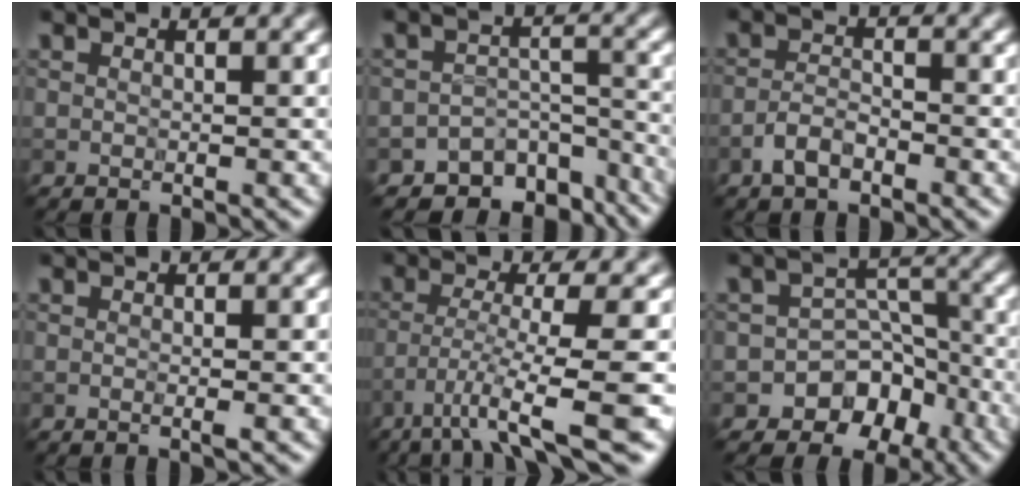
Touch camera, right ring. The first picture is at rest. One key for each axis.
{"total": 7.4, "fx": -5.8, "fy": 4.2, "fz": 1.7, "tx": -0.002, "ty": 0.001, "tz": -0.073}
{"total": 2.1, "fx": -1.5, "fy": 0.8, "fz": 1.2, "tx": -0.026, "ty": 0.009, "tz": -0.035}
{"total": 0.7, "fx": -0.1, "fy": 0.1, "fz": 0.6, "tx": -0.012, "ty": -0.005, "tz": -0.006}
{"total": 7.2, "fx": -3.8, "fy": 0.8, "fz": 6.0, "tx": -0.091, "ty": -0.002, "tz": -0.068}
{"total": 7.3, "fx": -4.4, "fy": 5.8, "fz": 1.0, "tx": 0.026, "ty": 0.010, "tz": -0.086}